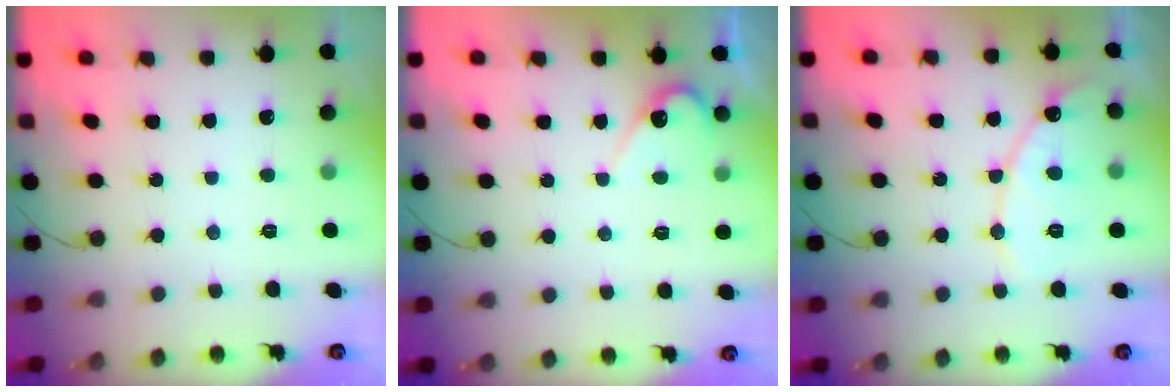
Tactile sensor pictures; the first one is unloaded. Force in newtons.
{"total": 4.1, "press": 4.1, "slide": 0.3}
{"total": 11.8, "press": 11.7, "slide": 1.1}